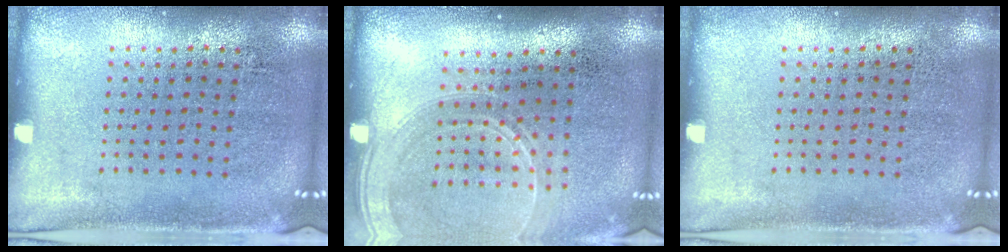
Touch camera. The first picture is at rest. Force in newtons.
{"total": 1.7, "press": 1.6, "slide": 0.6}
{"total": 0.0}